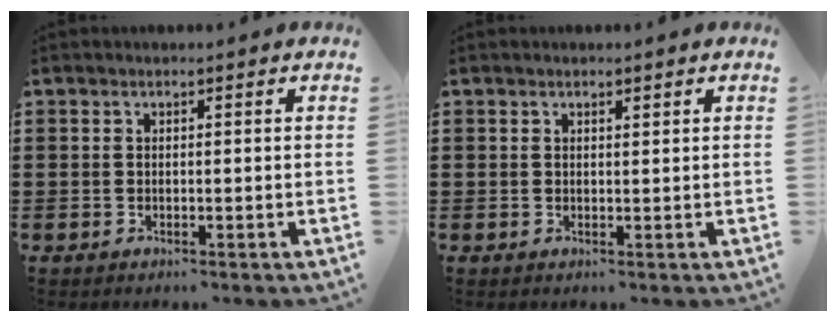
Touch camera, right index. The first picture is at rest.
{"total": 0.7, "force": [0.5, 0.3, 0.3], "torque": [-0.007, 0.002, 0.010]}